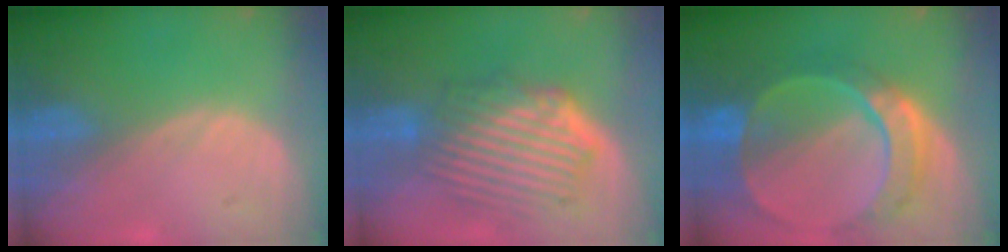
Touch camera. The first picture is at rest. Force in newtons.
{"total": 9.6, "press": 8.5, "slide": 4.5}
{"total": 10.2, "press": 8.6, "slide": 5.5}